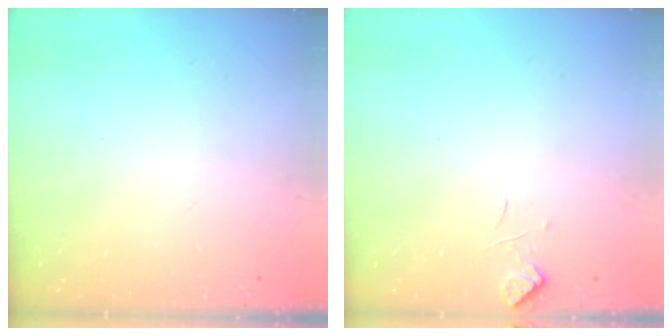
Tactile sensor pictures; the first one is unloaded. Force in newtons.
{"total": 0.8, "press": 0.2, "slide": 0.7}